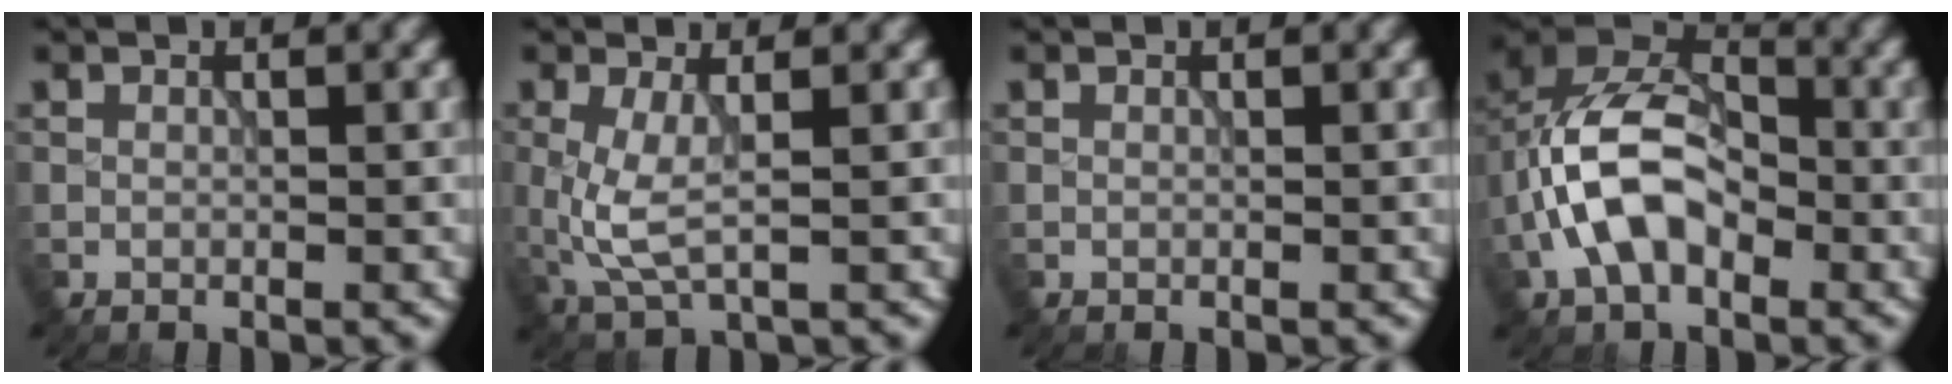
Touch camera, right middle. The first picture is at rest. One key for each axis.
{"total": 3.6, "fx": 0.1, "fy": 1.1, "fz": 3.4, "tx": -0.090, "ty": -0.008, "tz": 0.001}
{"total": 0.0}
{"total": 8.5, "fx": -2.0, "fy": 5.2, "fz": 6.4, "tx": -0.124, "ty": 0.020, "tz": -0.046}